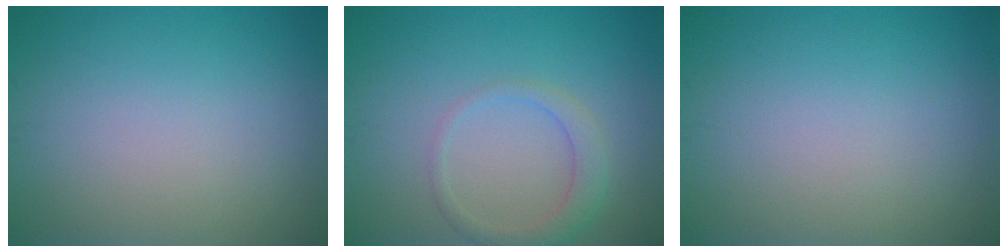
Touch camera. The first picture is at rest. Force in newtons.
{"total": 2.4, "press": 2.4, "slide": 0.2}
{"total": 0.0}